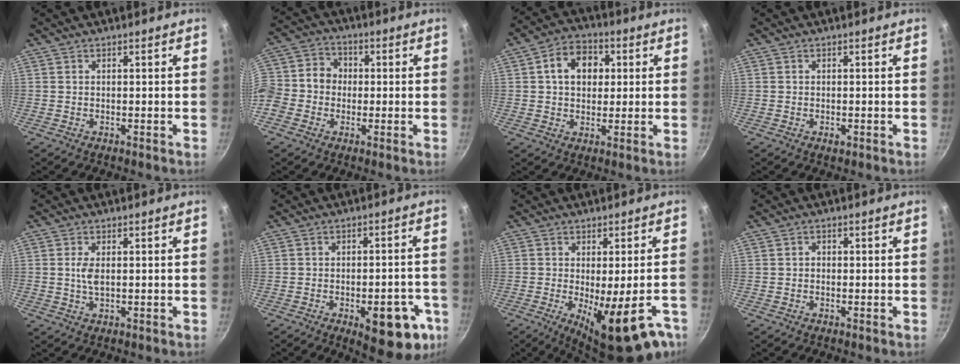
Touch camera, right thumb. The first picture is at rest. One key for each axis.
{"total": 12.3, "fx": -1.3, "fy": 10.9, "fz": 5.7, "tx": -0.103, "ty": 0.038, "tz": -0.041}
{"total": 9.8, "fx": 2.1, "fy": 7.5, "fz": 6.0, "tx": -0.067, "ty": 0.012, "tz": 0.022}
{"total": 1.1, "fx": -0.4, "fy": 0.7, "fz": 0.7, "tx": -0.009, "ty": 0.000, "tz": -0.008}
{"total": 2.9, "fx": 0.3, "fy": 1.4, "fz": 2.5, "tx": -0.049, "ty": -0.001, "tz": 0.007}
{"total": 14.4, "fx": -5.7, "fy": 6.5, "fz": 11.5, "tx": -0.096, "ty": 0.019, "tz": -0.065}
{"total": 16.3, "fx": -7.1, "fy": 4.7, "fz": 14.0, "tx": -0.170, "ty": -0.014, "tz": -0.083}
{"total": 1.0, "fx": -0.1, "fy": 0.9, "fz": 0.4, "tx": -0.005, "ty": 0.005, "tz": -0.003}